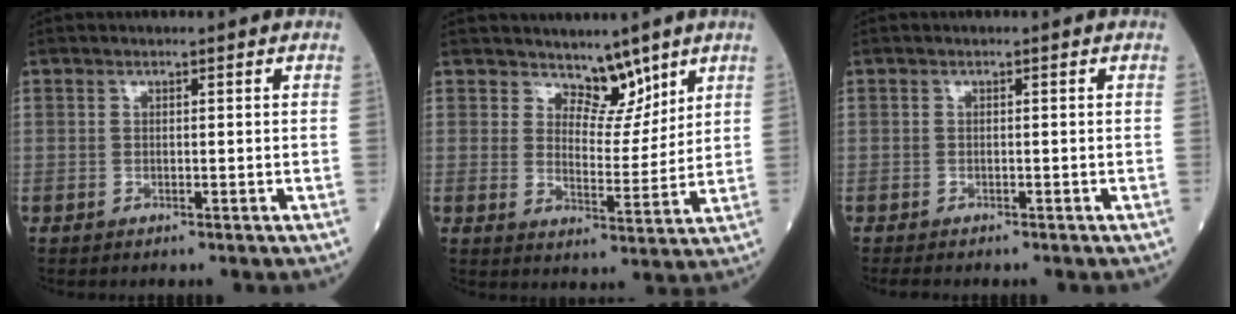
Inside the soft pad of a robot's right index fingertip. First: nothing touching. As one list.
[{"total": 5.4, "force": [4.5, 2.4, 1.6], "torque": [-0.018, -0.010, 0.079]}, {"total": 2.1, "force": [-1.8, 0.5, 0.9], "torque": [-0.017, -0.005, -0.023]}]